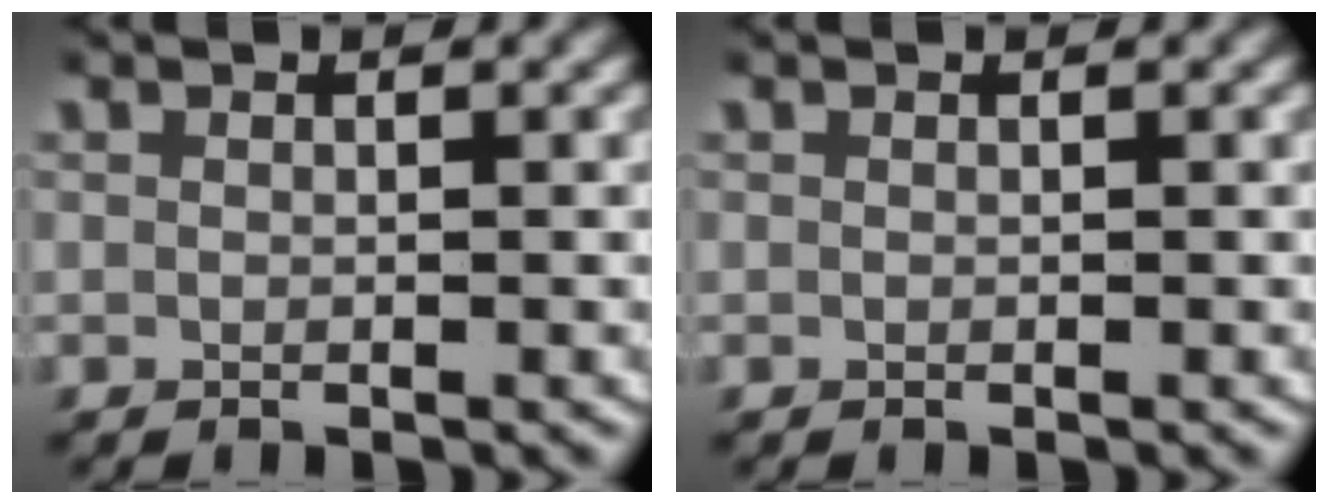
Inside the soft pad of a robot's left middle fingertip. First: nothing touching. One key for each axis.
{"total": 0.0}